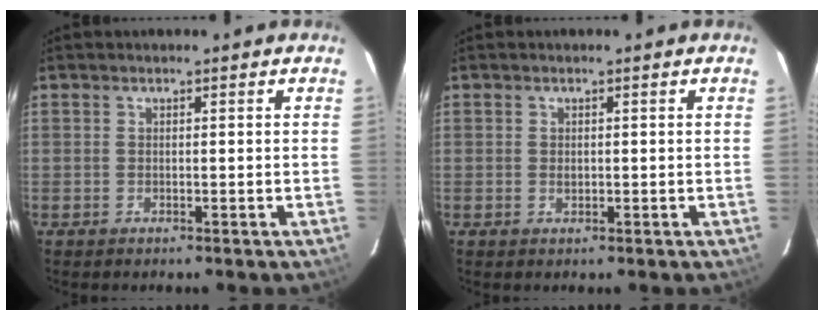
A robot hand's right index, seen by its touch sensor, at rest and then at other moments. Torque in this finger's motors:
{"motor_torque": [0.48, -0.05, 0.08, 0.03]}